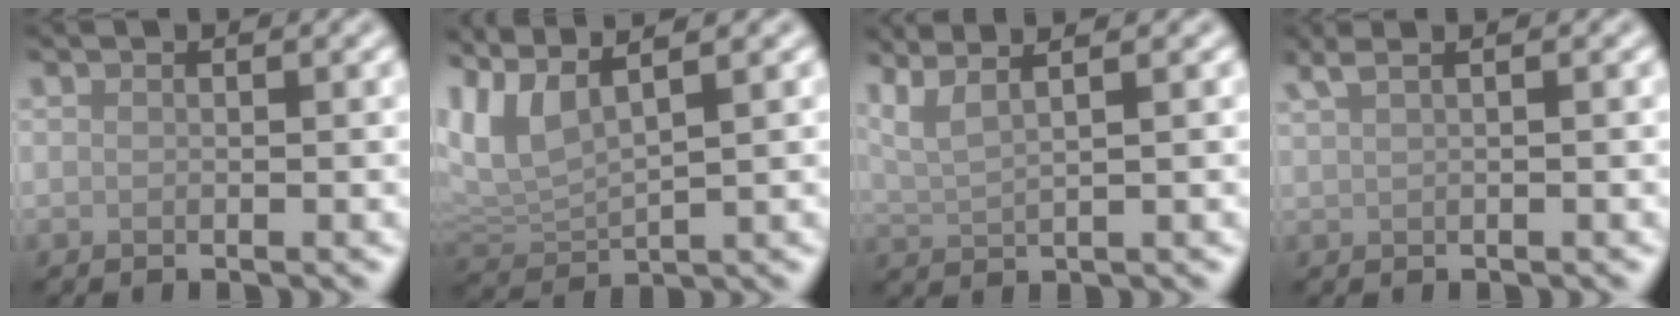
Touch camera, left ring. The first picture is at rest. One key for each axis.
{"total": 4.4, "fx": 3.0, "fy": 1.0, "fz": 3.1, "tx": -0.081, "ty": 0.011, "tz": 0.066}
{"total": 3.9, "fx": 2.7, "fy": 1.0, "fz": 2.6, "tx": -0.043, "ty": 0.021, "tz": 0.031}
{"total": 2.7, "fx": 1.7, "fy": 1.1, "fz": 1.8, "tx": -0.025, "ty": 0.012, "tz": 0.014}